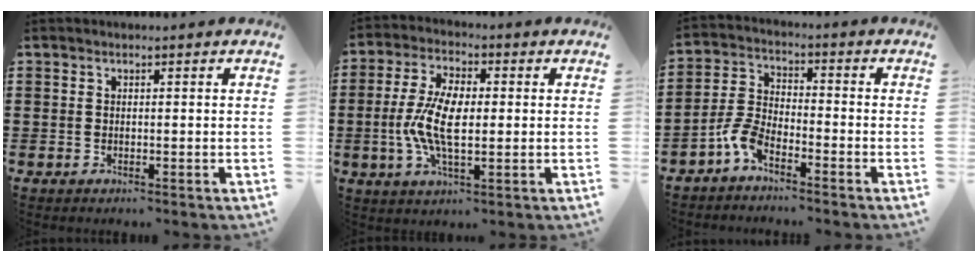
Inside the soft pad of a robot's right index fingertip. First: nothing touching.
{"total": 8.2, "force": [-0.7, 3.5, 7.4], "torque": [-0.167, -0.004, -0.019]}
{"total": 5.0, "force": [-3.9, 1.6, 2.7], "torque": [-0.085, -0.004, -0.082]}